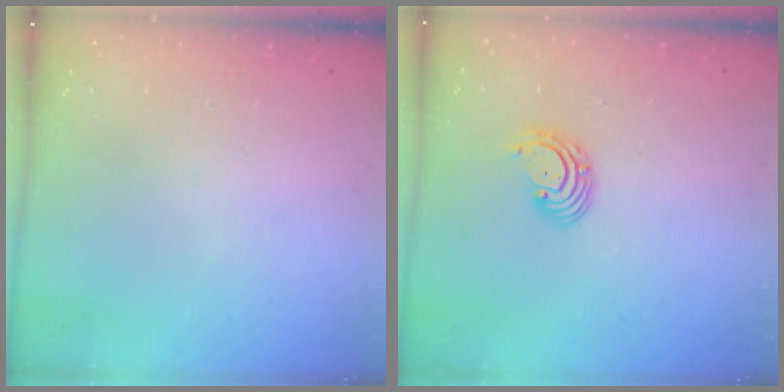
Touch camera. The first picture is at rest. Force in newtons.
{"total": 2.7, "press": 2.7, "slide": 0.3}